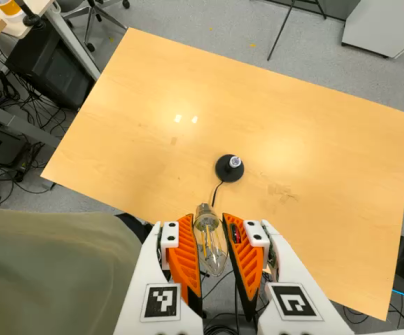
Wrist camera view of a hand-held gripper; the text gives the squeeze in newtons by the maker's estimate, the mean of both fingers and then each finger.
{"total": 19.2, "left": 20.1, "right": 18.4}